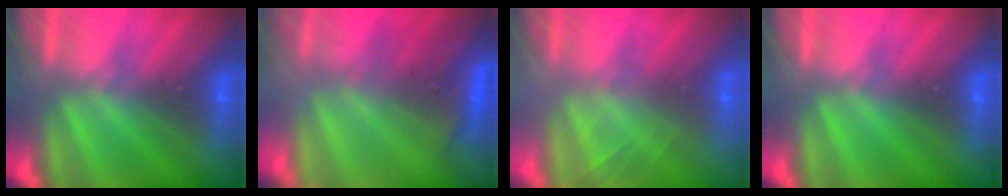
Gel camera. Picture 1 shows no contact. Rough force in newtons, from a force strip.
{"total": 9.3}
{"total": 2.0}
{"total": 0.0}